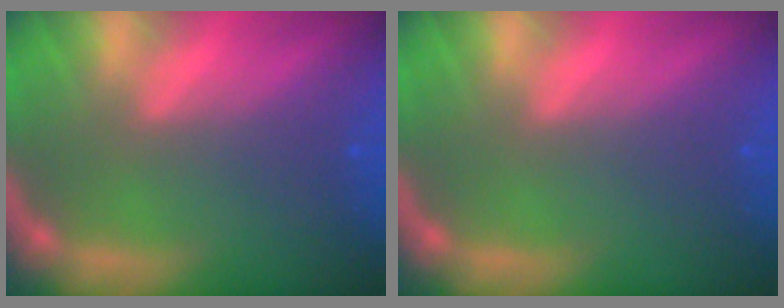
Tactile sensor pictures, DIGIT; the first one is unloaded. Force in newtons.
{"total": 0.0}